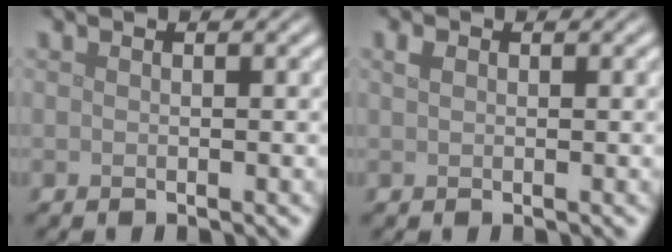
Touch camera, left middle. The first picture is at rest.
{"total": 0.8, "force": [0.4, 0.6, 0.5], "torque": [-0.011, 0.001, 0.006]}